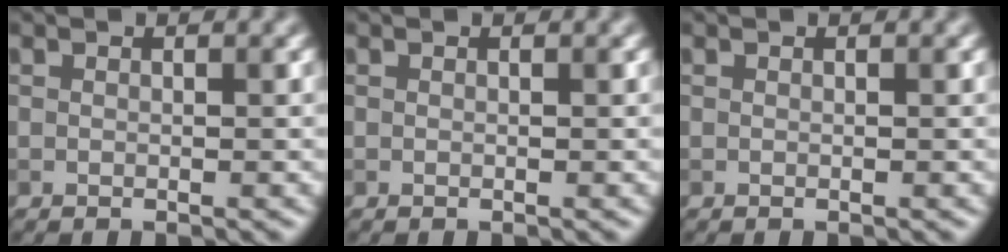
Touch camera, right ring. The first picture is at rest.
{"total": 0.0}
{"total": 0.0}